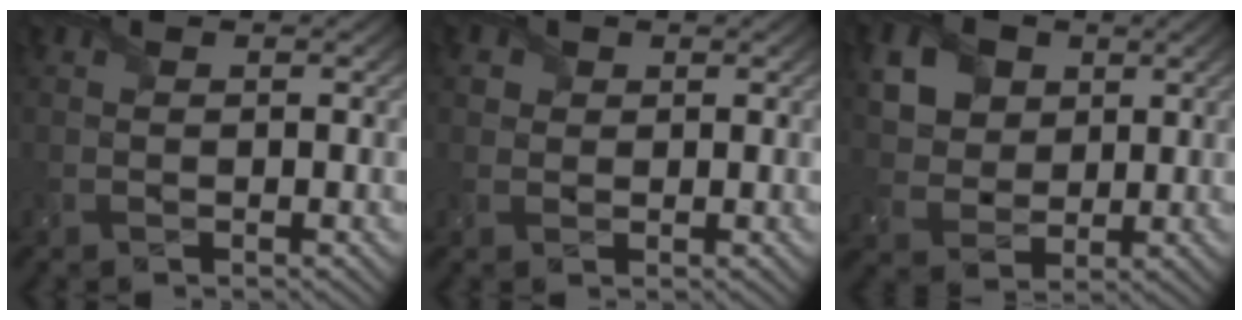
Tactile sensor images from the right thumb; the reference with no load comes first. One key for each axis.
{"total": 2.0, "fx": 1.0, "fy": 1.7, "fz": 0.5, "tx": -0.021, "ty": -0.006, "tz": 0.017}
{"total": 8.4, "fx": 3.4, "fy": 6.3, "fz": 4.3, "tx": -0.148, "ty": 0.007, "tz": 0.069}